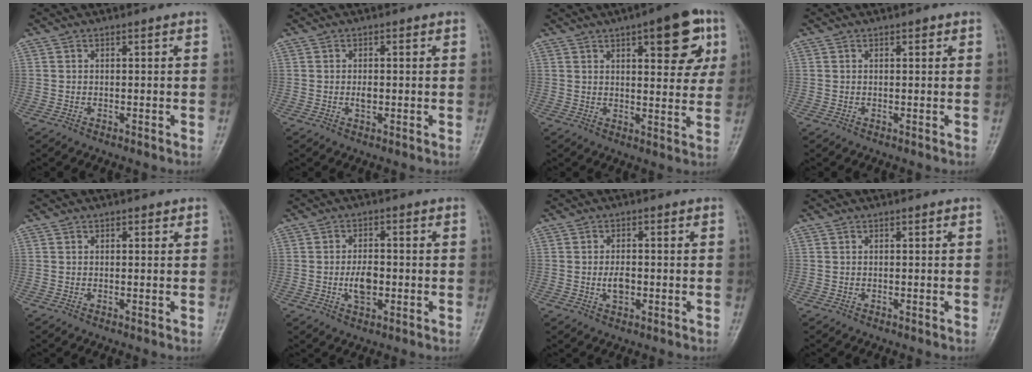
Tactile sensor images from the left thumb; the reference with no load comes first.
{"total": 1.6, "force": [-0.1, 1.0, 1.2], "torque": [-0.018, -0.001, -0.003]}
{"total": 13.8, "force": [6.2, 5.4, 11.1], "torque": [-0.102, -0.016, 0.074]}
{"total": 0.8, "force": [0.5, 0.4, 0.6], "torque": [-0.005, -0.001, 0.005]}
{"total": 0.8, "force": [0.5, 0.5, 0.4], "torque": [0.001, -0.002, 0.003]}
{"total": 5.3, "force": [-0.9, 3.1, 4.2], "torque": [-0.065, 0.003, -0.016]}
{"total": 3.3, "force": [-0.6, 2.0, 2.6], "torque": [-0.042, 0.001, -0.012]}
{"total": 0.0}